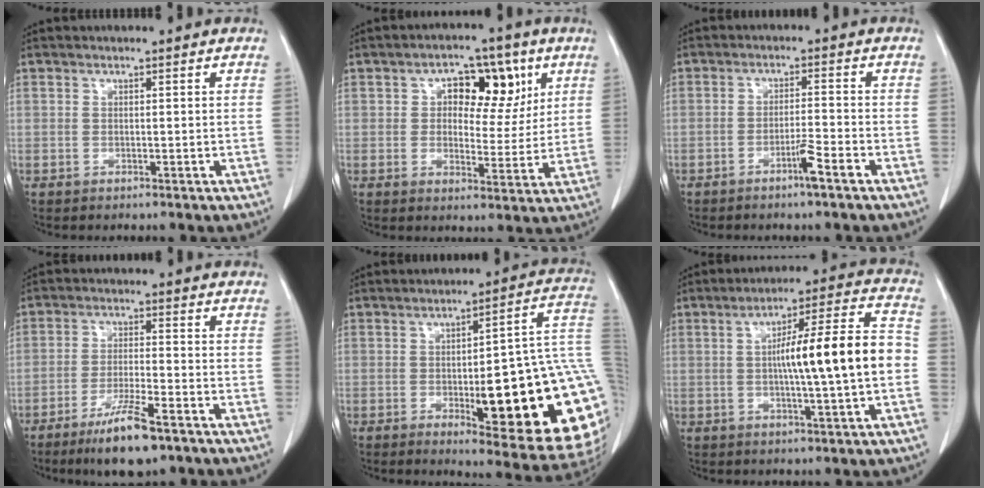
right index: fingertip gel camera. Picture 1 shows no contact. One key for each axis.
{"total": 8.9, "fx": 3.3, "fy": 5.1, "fz": 6.5, "tx": -0.081, "ty": 0.020, "tz": 0.049}
{"total": 3.8, "fx": -2.4, "fy": -0.4, "fz": 2.9, "tx": -0.050, "ty": -0.003, "tz": -0.044}
{"total": 9.0, "fx": -5.9, "fy": 1.1, "fz": 6.8, "tx": -0.127, "ty": -0.018, "tz": -0.099}
{"total": 26.0, "fx": -3.9, "fy": 4.8, "fz": 25.3, "tx": -0.231, "ty": 0.009, "tz": -0.046}
{"total": 13.9, "fx": -0.8, "fy": 0.4, "fz": 13.8, "tx": -0.214, "ty": 0.020, "tz": -0.016}